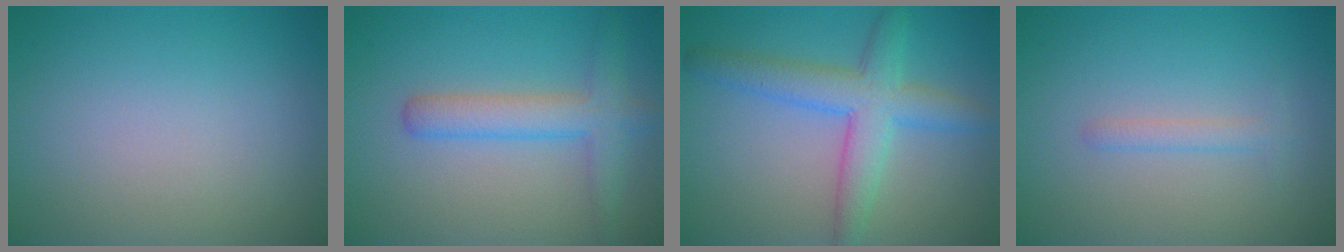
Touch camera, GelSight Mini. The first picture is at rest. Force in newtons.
{"total": 3.7, "press": 3.7, "slide": 0.2}
{"total": 5.2, "press": 5.2, "slide": 0.1}
{"total": 1.2, "press": 1.2, "slide": 0.1}